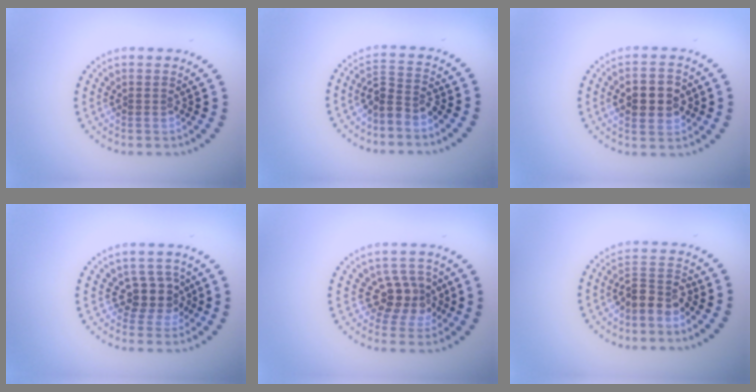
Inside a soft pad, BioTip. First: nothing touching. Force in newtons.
{"total": 2.5, "press": 1.9, "slide": 1.7}
{"total": 4.8, "press": 4.8, "slide": 0.4}
{"total": 2.7, "press": 2.2, "slide": 1.6}
{"total": 3.7, "press": 3.3, "slide": 1.6}
{"total": 2.8, "press": 2.4, "slide": 1.4}